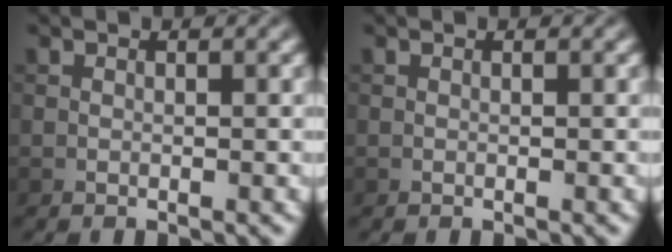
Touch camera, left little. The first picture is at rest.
{"total": 0.0}